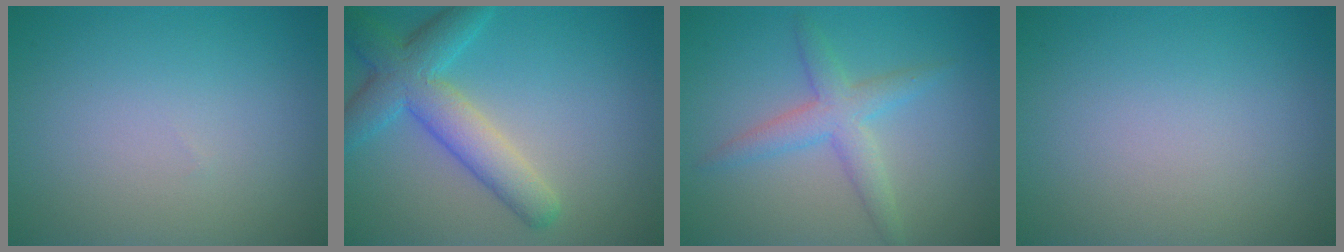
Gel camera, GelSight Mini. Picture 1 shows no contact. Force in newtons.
{"total": 5.8, "press": 5.8, "slide": 0.3}
{"total": 3.2, "press": 3.2, "slide": 0.0}
{"total": 0.0}